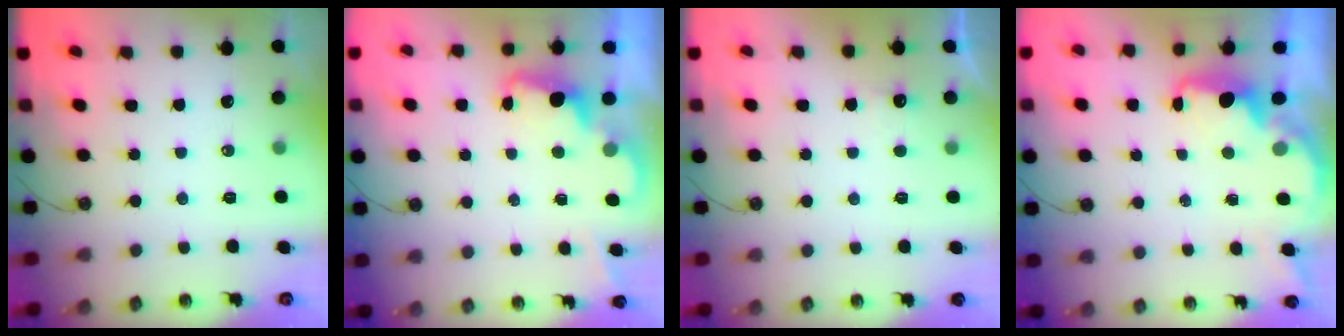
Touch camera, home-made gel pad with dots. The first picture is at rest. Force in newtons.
{"total": 2.3, "press": 2.3, "slide": 0.5}
{"total": 1.5, "press": 1.4, "slide": 0.6}
{"total": 2.3, "press": 2.1, "slide": 0.9}